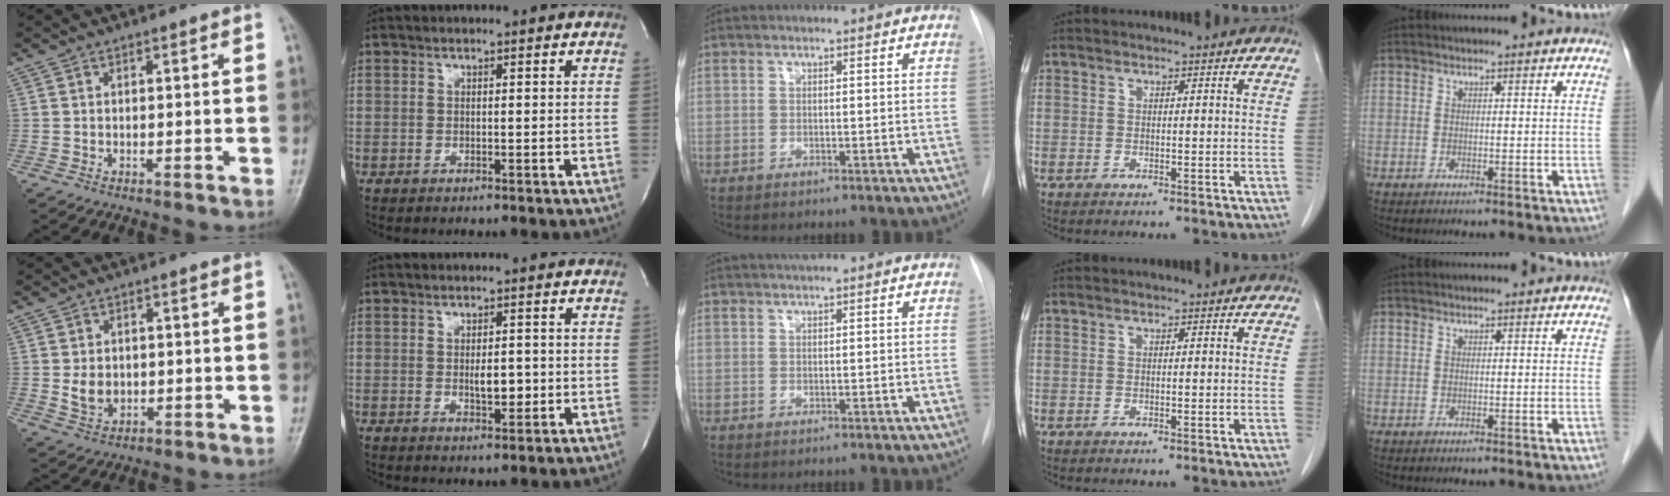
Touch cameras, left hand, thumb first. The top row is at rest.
{"thumb": {"total": 4.2, "force": [0.2, 3.3, 2.6], "torque": [-0.033, -0.006, 0.013]}, "index": {"total": 3.1, "force": [-0.3, 1.2, 2.8], "torque": [-0.046, -0.002, -0.001]}, "middle": {"total": 1.9, "force": [1.6, -0.2, 1.1], "torque": [-0.014, 0.015, 0.028]}}